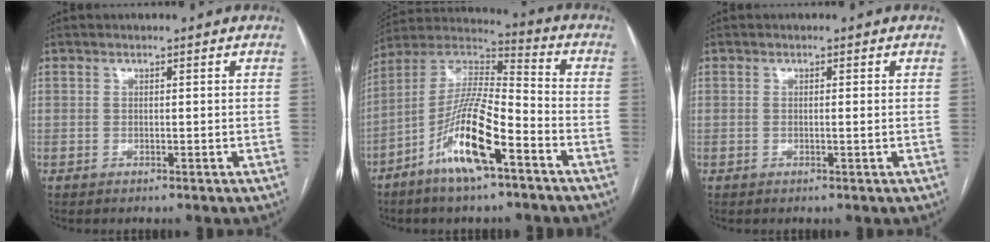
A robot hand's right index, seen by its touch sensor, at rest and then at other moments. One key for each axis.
{"total": 14.8, "fx": -7.3, "fy": 2.3, "fz": 12.6, "tx": -0.250, "ty": -0.006, "tz": -0.138}
{"total": 0.7, "fx": 0.0, "fy": -0.1, "fz": 0.7, "tx": -0.013, "ty": -0.002, "tz": 0.000}